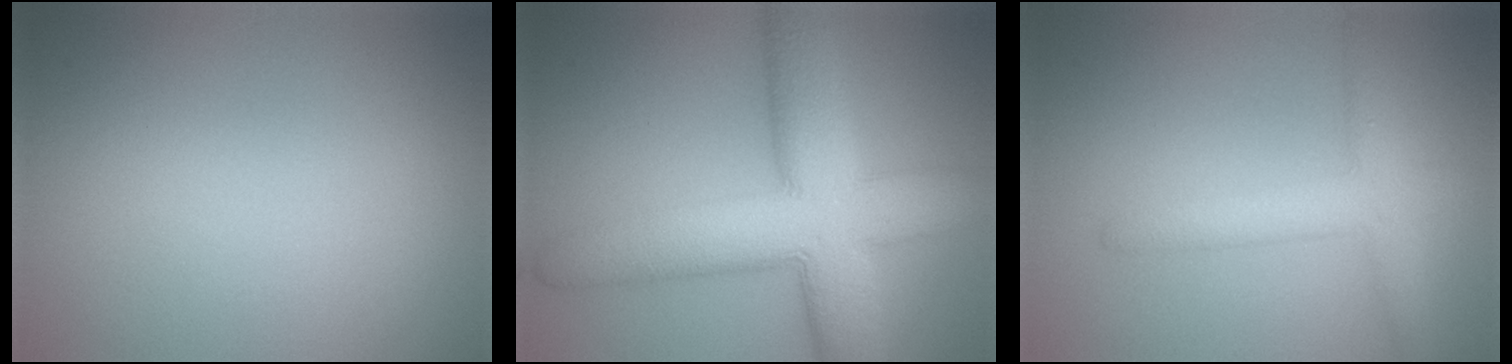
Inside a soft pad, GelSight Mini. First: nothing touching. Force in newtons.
{"total": 11.1, "press": 11.1, "slide": 0.7}
{"total": 4.0, "press": 4.0, "slide": 0.3}